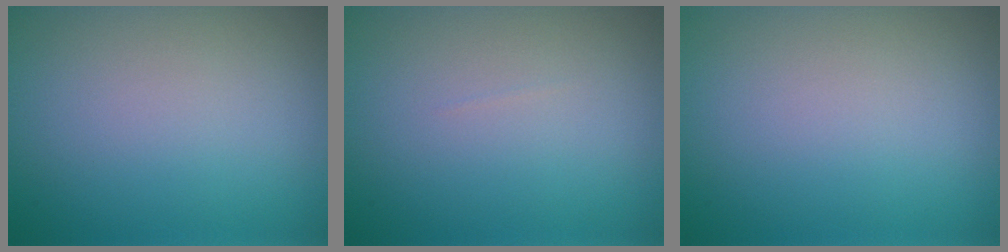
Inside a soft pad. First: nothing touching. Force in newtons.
{"total": 0.0}
{"total": 0.0}